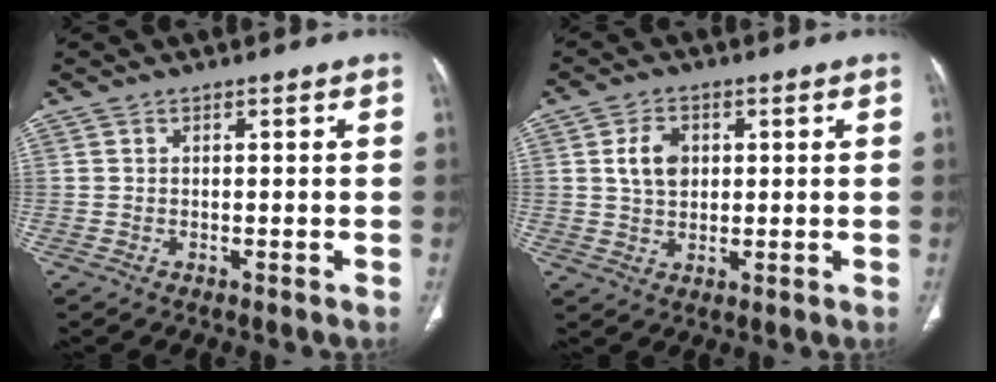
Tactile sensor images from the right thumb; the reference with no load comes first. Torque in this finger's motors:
{"motor_torque": [0.87, 1.04, 0.25, 0.36, 0.03]}